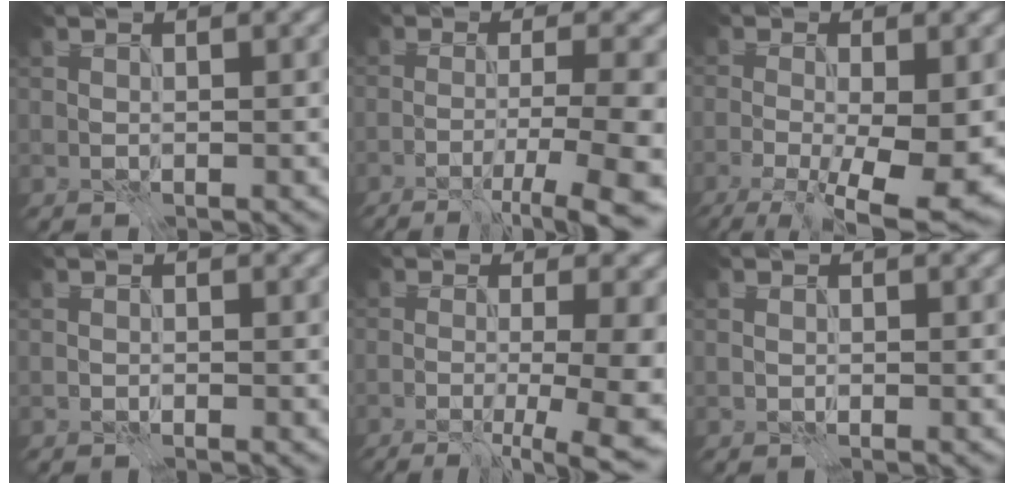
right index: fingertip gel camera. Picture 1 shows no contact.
{"total": 9.2, "force": [-3.0, 2.5, 8.3], "torque": [-0.074, -0.009, -0.032]}
{"total": 8.5, "force": [-2.3, 2.3, 7.9], "torque": [-0.108, -0.014, -0.033]}
{"total": 0.0}
{"total": 10.0, "force": [-1.9, 3.1, 9.3], "torque": [-0.066, 0.000, -0.021]}
{"total": 0.0}